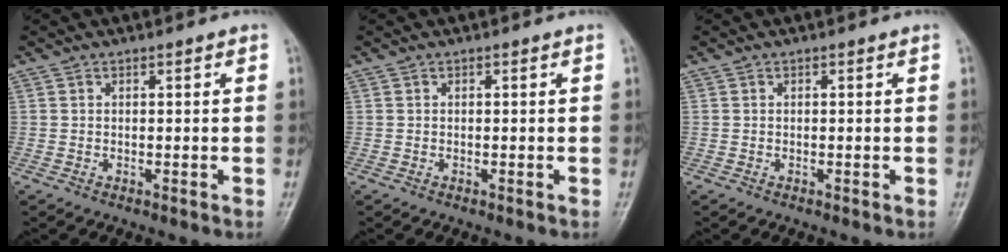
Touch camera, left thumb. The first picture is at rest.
{"total": 0.0}
{"total": 0.0}